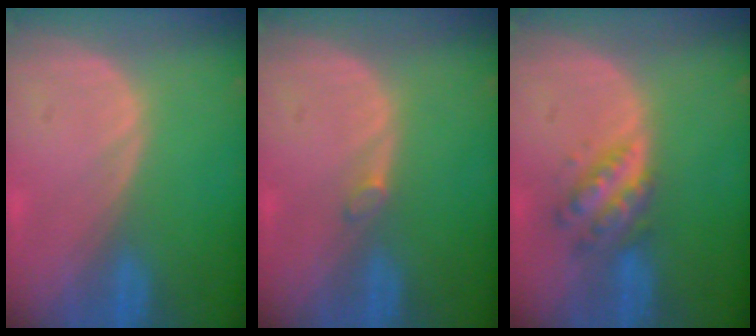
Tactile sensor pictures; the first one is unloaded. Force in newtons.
{"total": 0.9, "press": 0.9, "slide": 0.3}
{"total": 5.0, "press": 5.0, "slide": 0.1}